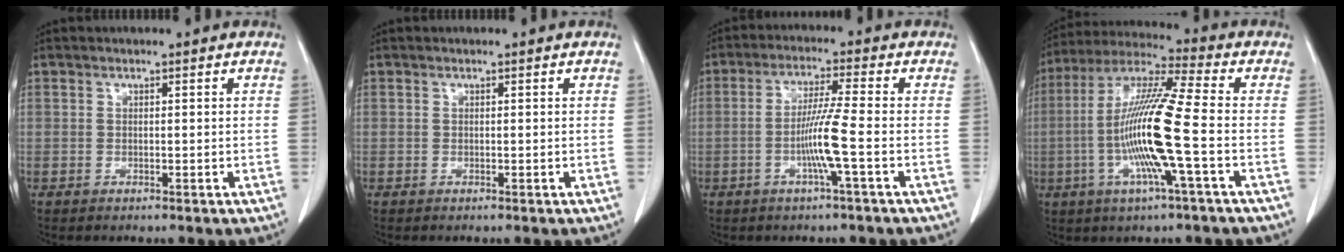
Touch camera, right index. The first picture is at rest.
{"total": 0.0}
{"total": 6.8, "force": [-1.9, -1.1, 6.5], "torque": [-0.128, -0.003, -0.038]}
{"total": 15.0, "force": [-2.9, -0.4, 14.7], "torque": [-0.292, -0.004, -0.068]}